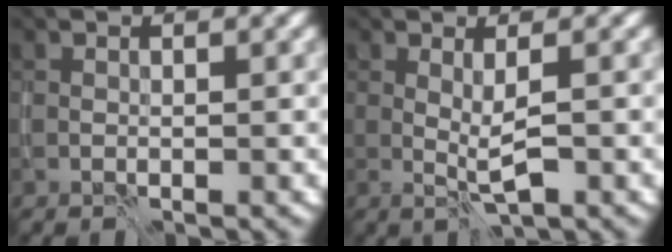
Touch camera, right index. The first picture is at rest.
{"total": 2.0, "force": [0.0, 0.2, 1.9], "torque": [-0.038, -0.005, 0.003]}